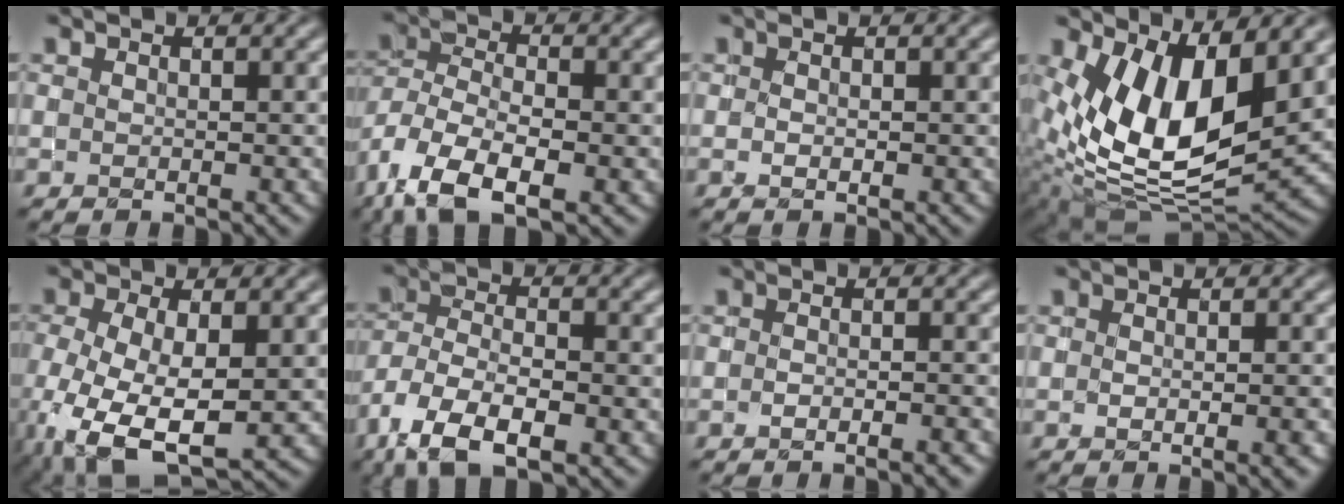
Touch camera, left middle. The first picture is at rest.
{"total": 9.1, "force": [-4.9, 4.1, 6.4], "torque": [-0.136, -0.012, -0.101]}
{"total": 0.6, "force": [0.0, 0.4, 0.4], "torque": [-0.011, -0.001, -0.001]}
{"total": 12.1, "force": [2.5, 5.7, 10.4], "torque": [-0.192, -0.015, 0.043]}
{"total": 8.4, "force": [-2.8, 4.0, 6.9], "torque": [-0.150, -0.025, -0.045]}
{"total": 7.9, "force": [-4.7, 3.3, 5.4], "torque": [-0.107, -0.008, -0.091]}
{"total": 2.0, "force": [-1.2, 0.5, 1.5], "torque": [-0.015, 0.002, -0.023]}
{"total": 2.5, "force": [-0.5, 1.0, 2.3], "torque": [-0.015, -0.002, 0.001]}